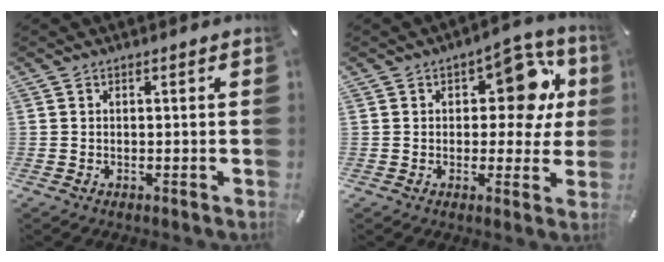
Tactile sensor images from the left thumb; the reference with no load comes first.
{"total": 13.0, "force": [3.8, 7.5, 9.9], "torque": [-0.113, -0.020, 0.061]}